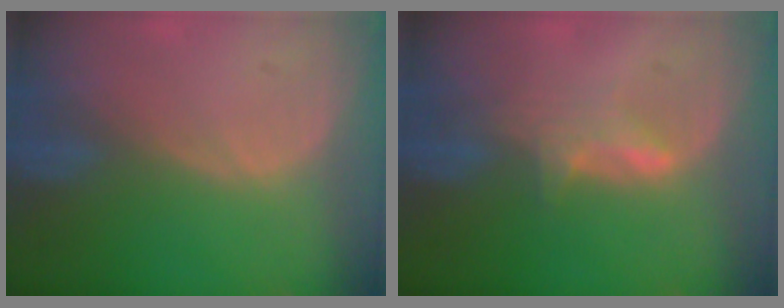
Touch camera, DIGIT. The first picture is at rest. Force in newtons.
{"total": 2.9, "press": 2.9, "slide": 0.4}